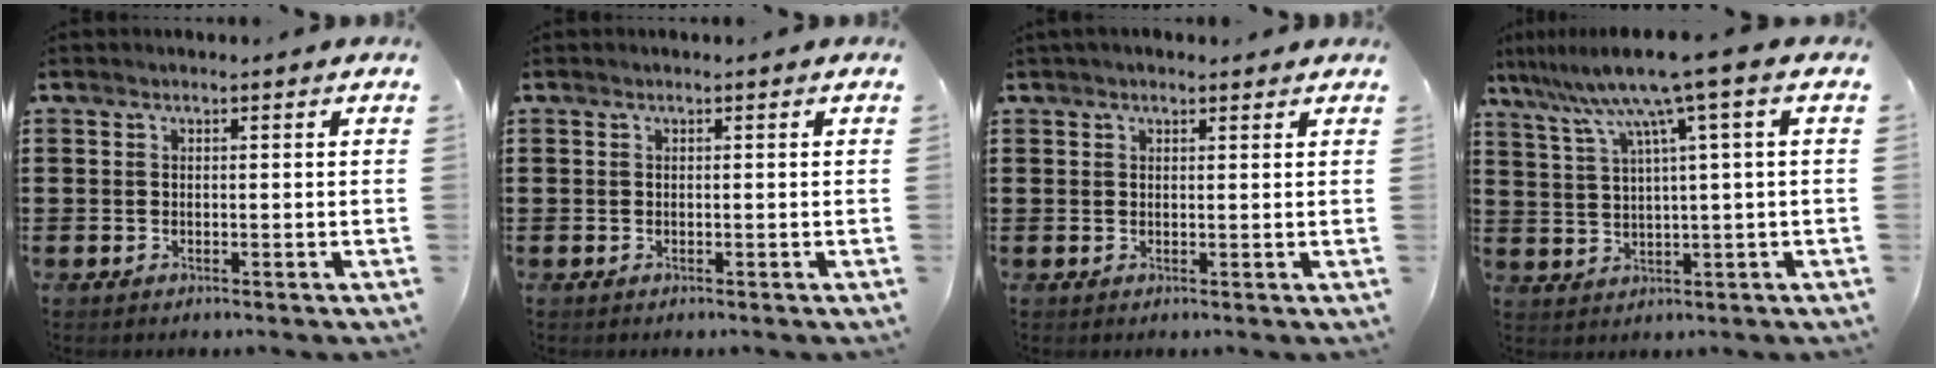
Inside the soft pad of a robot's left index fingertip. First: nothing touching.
{"total": 0.0}
{"total": 1.8, "force": [1.6, 0.4, 0.6], "torque": [-0.016, 0.003, 0.030]}
{"total": 8.5, "force": [4.8, -1.0, 7.0], "torque": [-0.157, -0.028, 0.075]}